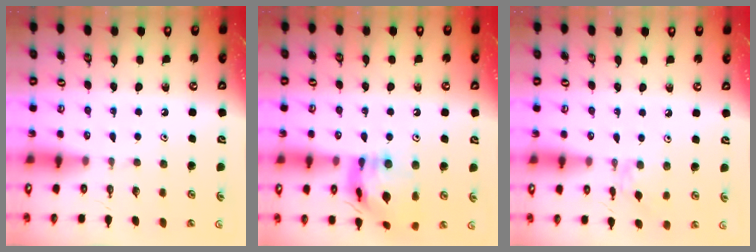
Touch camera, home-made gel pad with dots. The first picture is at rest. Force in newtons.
{"total": 15.8, "press": 15.7, "slide": 1.5}
{"total": 2.4, "press": 2.3, "slide": 0.5}